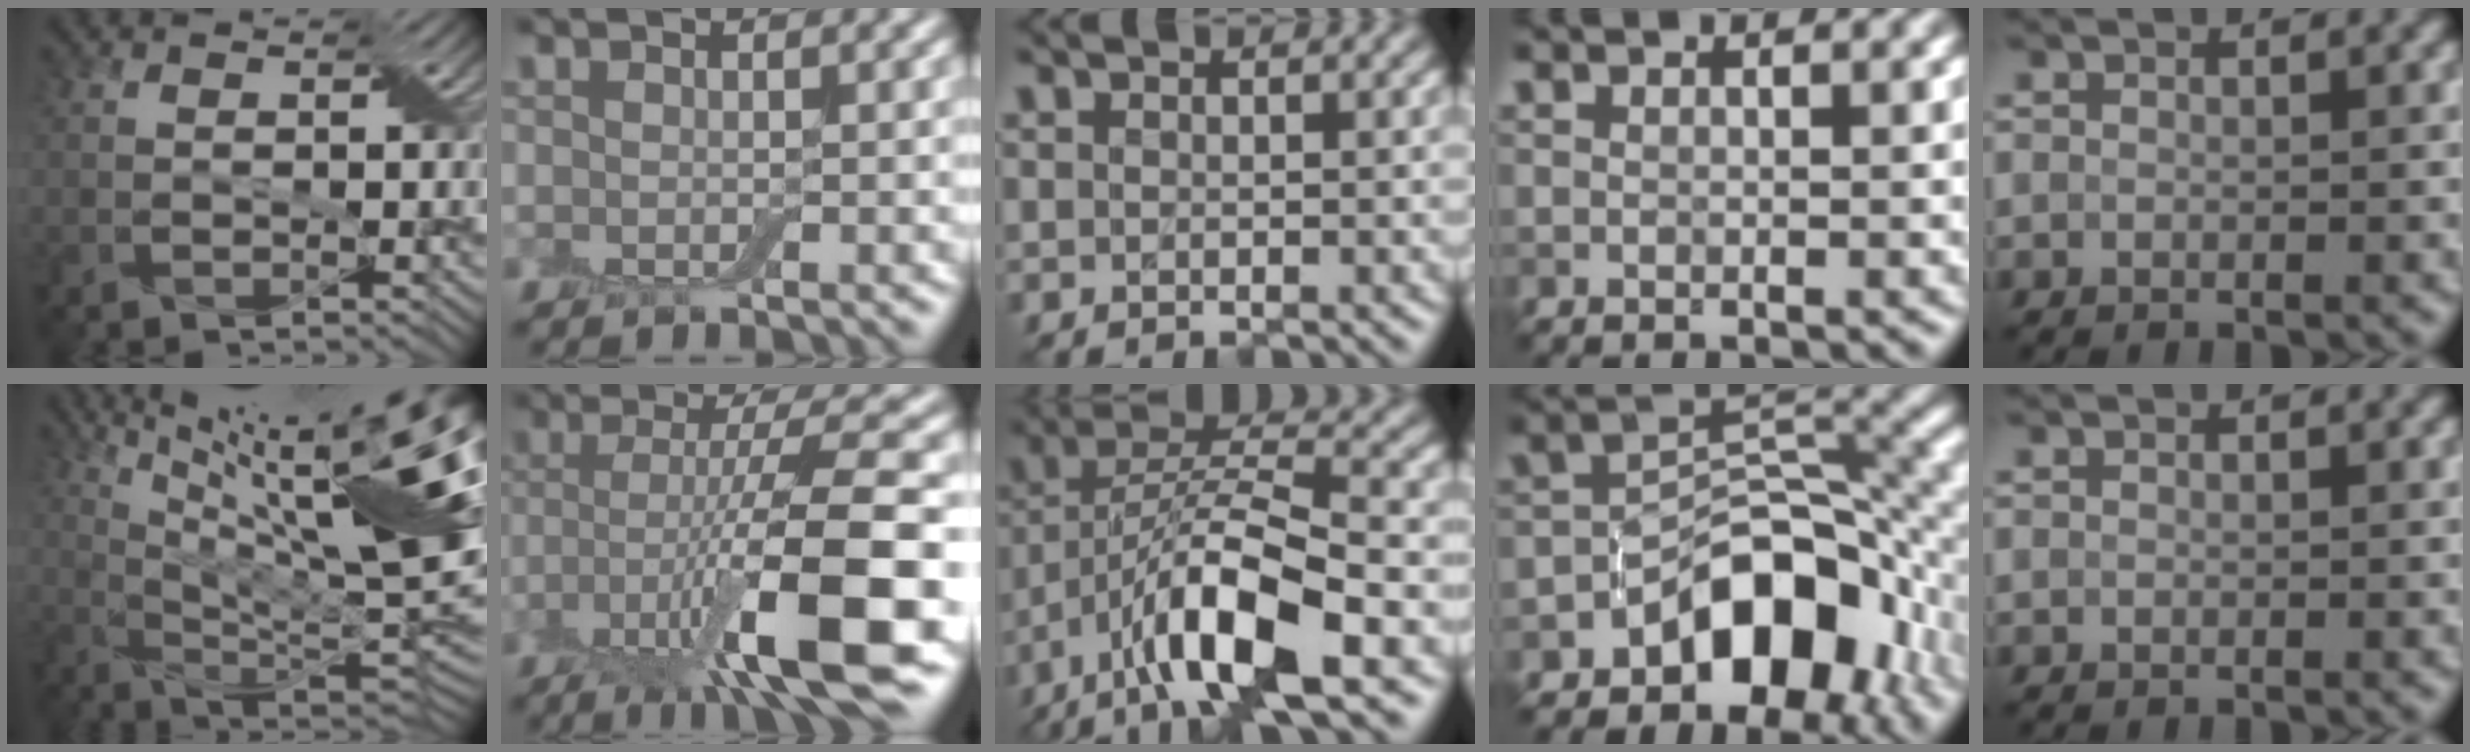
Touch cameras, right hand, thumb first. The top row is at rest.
{"thumb": {"total": 22.2, "force": [9.8, 5.8, 19.1], "torque": [-0.276, 0.041, 0.157]}, "index": {"total": 10.8, "force": [-3.5, 1.9, 10.0], "torque": [-0.162, 0.001, -0.062]}, "middle": {"total": 10.4, "force": [-5.2, 2.7, 8.6], "torque": [-0.154, 0.014, -0.099]}, "ring": {"total": 8.8, "force": [-4.7, 5.1, 5.5], "torque": [-0.056, 0.005, -0.078]}}